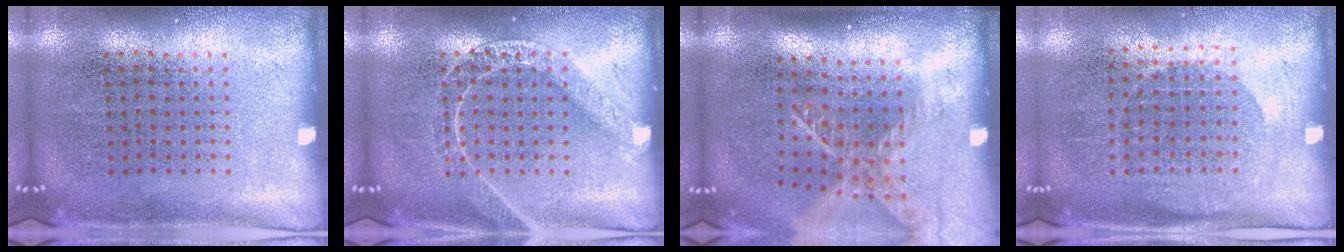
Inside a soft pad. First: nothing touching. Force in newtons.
{"total": 2.2, "press": 2.1, "slide": 0.3}
{"total": 1.8, "press": 1.3, "slide": 1.2}
{"total": 1.1, "press": 1.0, "slide": 0.4}